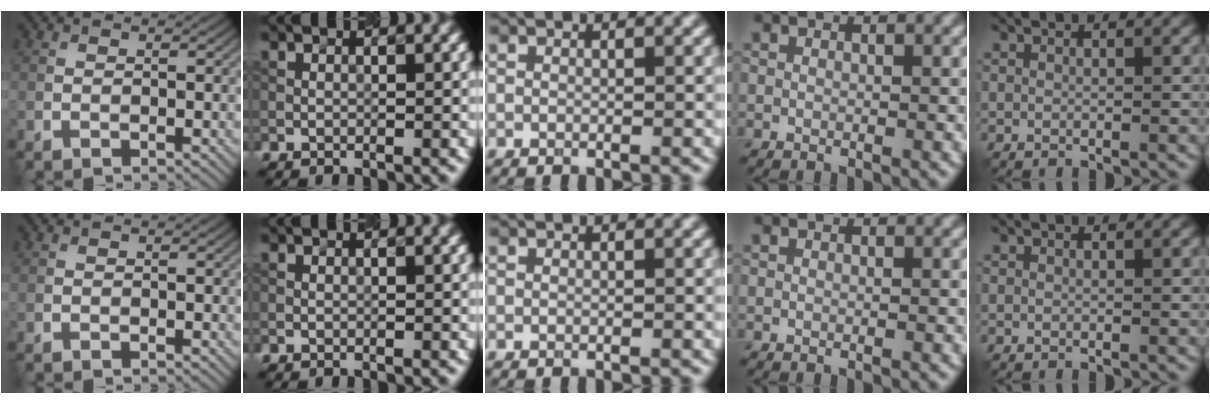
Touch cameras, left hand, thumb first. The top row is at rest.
{}